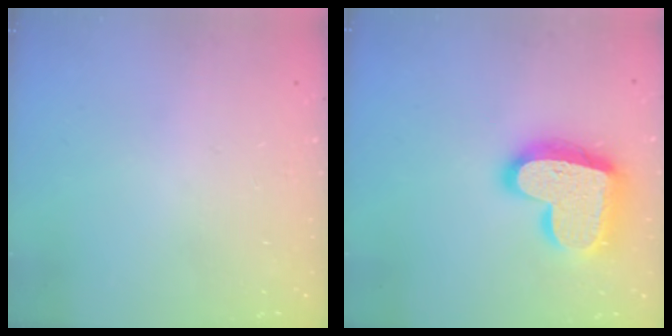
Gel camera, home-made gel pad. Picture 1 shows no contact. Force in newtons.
{"total": 21.7, "press": 21.6, "slide": 1.5}